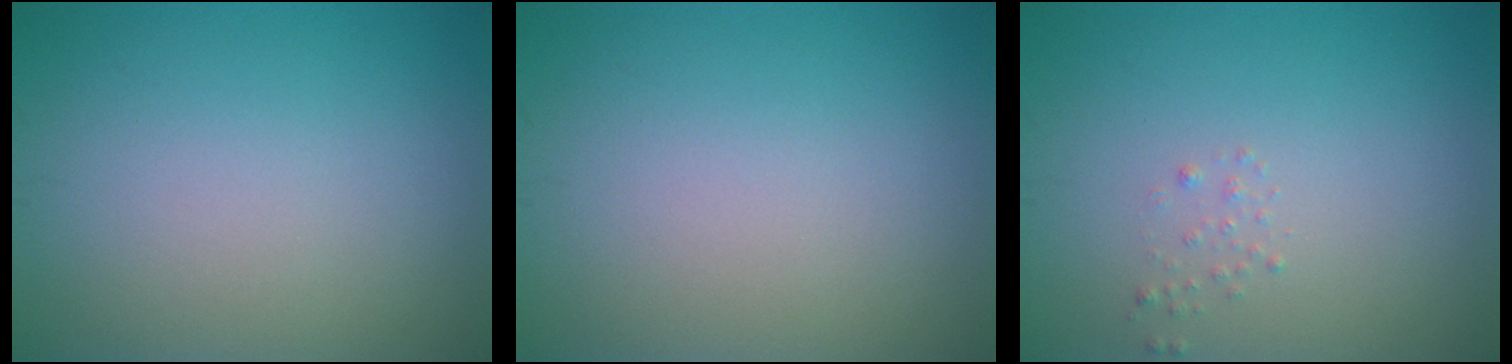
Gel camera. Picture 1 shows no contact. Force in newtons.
{"total": 0.0}
{"total": 0.6, "press": 0.6, "slide": 0.0}